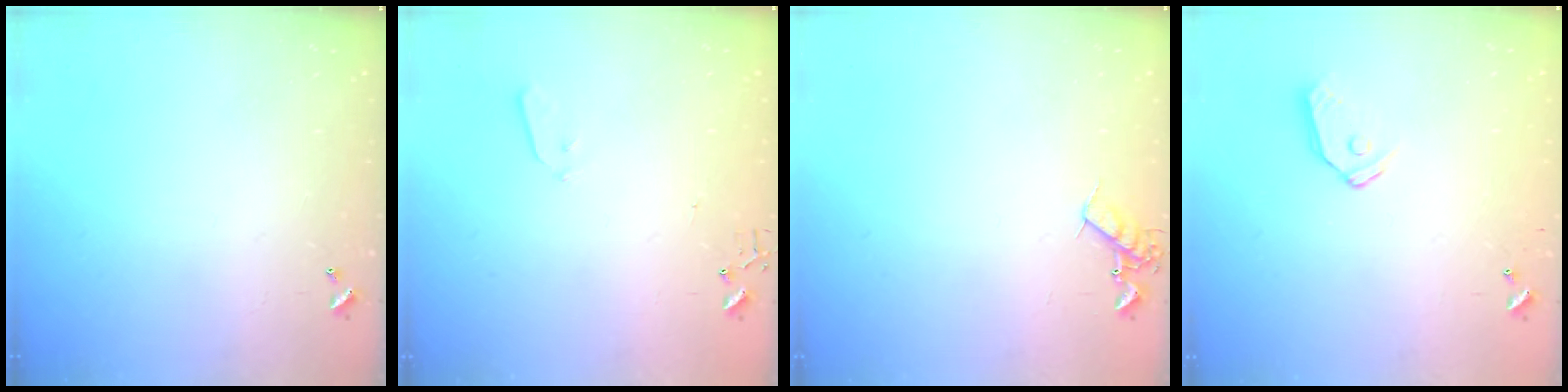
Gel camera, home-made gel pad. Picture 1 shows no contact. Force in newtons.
{"total": 2.9, "press": 2.8, "slide": 0.8}
{"total": 7.5, "press": 7.5, "slide": 0.8}
{"total": 9.2, "press": 9.2, "slide": 1.0}